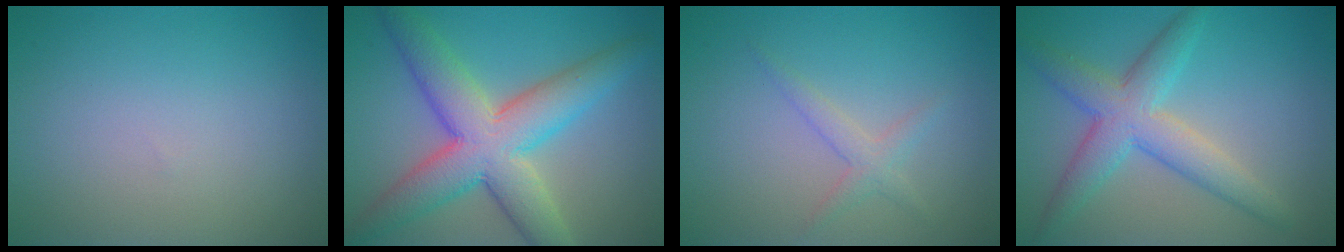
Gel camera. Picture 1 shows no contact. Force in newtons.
{"total": 9.0, "press": 9.0, "slide": 0.3}
{"total": 1.6, "press": 1.6, "slide": 0.1}
{"total": 5.4, "press": 5.4, "slide": 0.1}